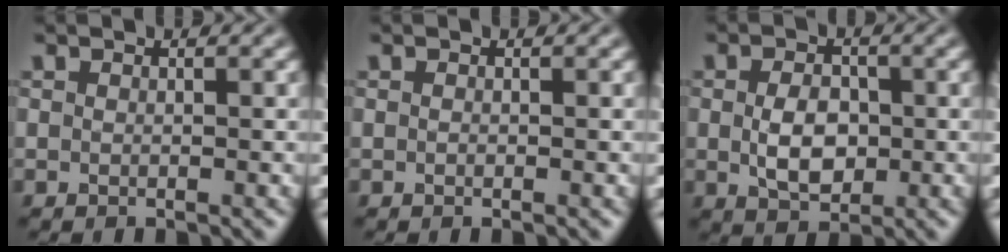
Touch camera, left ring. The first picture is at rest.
{"total": 0.0}
{"total": 3.9, "force": [-0.2, 2.6, 2.9], "torque": [-0.058, -0.003, -0.002]}